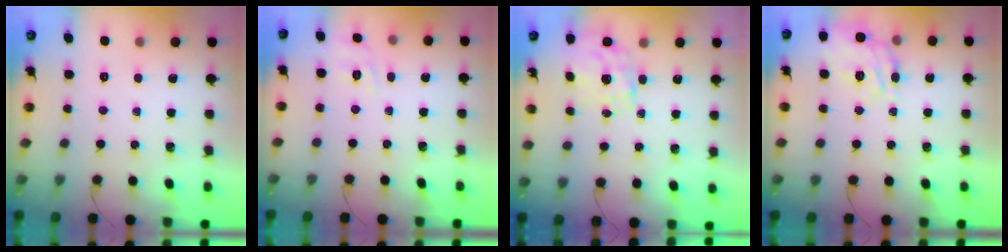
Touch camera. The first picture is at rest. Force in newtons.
{"total": 2.2, "press": 1.2, "slide": 1.8}
{"total": 1.7, "press": 1.5, "slide": 0.8}
{"total": 17.3, "press": 17.2, "slide": 1.9}